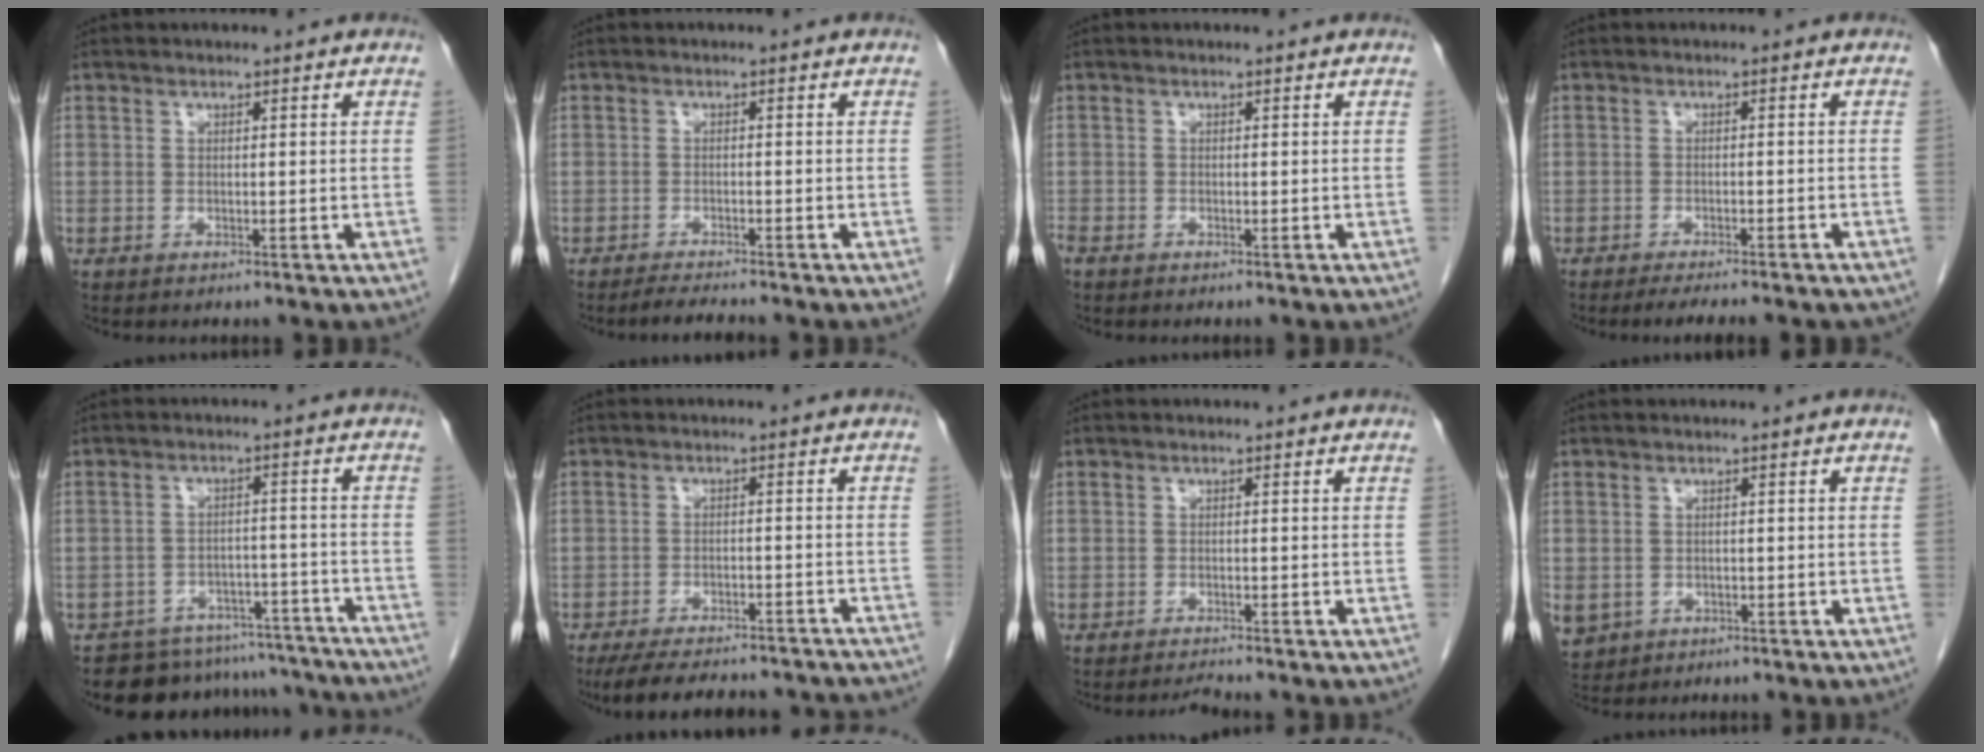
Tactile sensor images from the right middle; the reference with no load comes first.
{"total": 2.9, "force": [-2.7, -0.2, 1.0], "torque": [-0.028, -0.014, -0.044]}
{"total": 1.3, "force": [-1.1, 0.4, 0.6], "torque": [-0.015, -0.005, -0.020]}
{"total": 9.5, "force": [-8.1, 1.7, 4.7], "torque": [-0.059, -0.009, -0.099]}
{"total": 14.0, "force": [-13.0, 4.9, 1.2], "torque": [-0.009, 0.026, -0.155]}
{"total": 18.0, "force": [-16.0, 4.2, 7.0], "torque": [-0.126, -0.015, -0.206]}
{"total": 1.2, "force": [-1.1, -0.5, 0.1], "torque": [-0.009, -0.010, -0.017]}
{"total": 6.4, "force": [-2.4, 5.5, 2.2], "torque": [-0.064, -0.005, -0.029]}